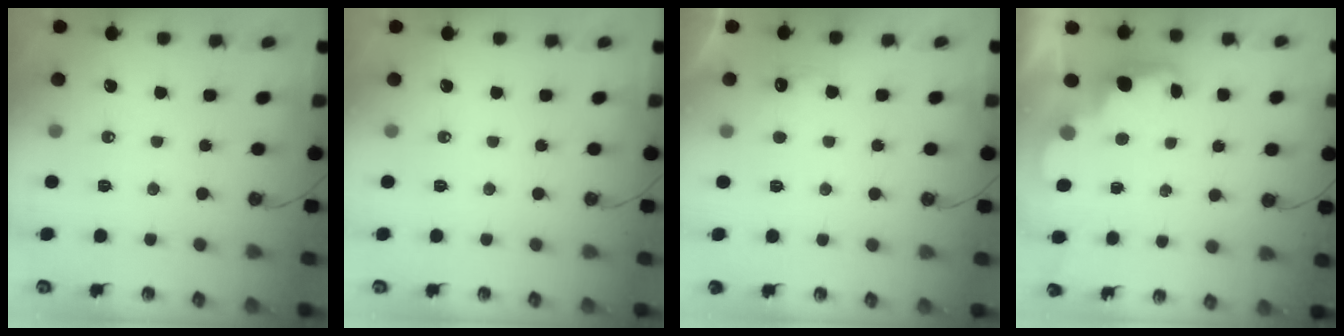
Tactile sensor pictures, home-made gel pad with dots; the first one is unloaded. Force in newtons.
{"total": 0.0}
{"total": 5.9, "press": 5.8, "slide": 1.2}
{"total": 2.5, "press": 2.4, "slide": 0.6}